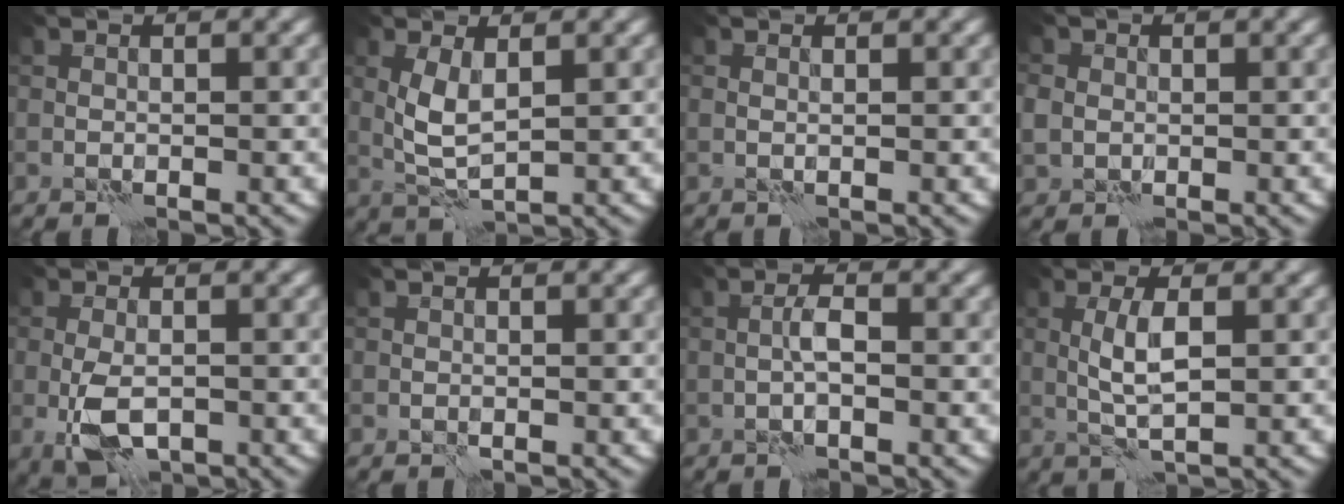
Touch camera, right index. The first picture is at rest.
{"total": 3.1, "force": [0.7, 1.3, 2.8], "torque": [-0.065, 0.002, 0.019]}
{"total": 0.0}
{"total": 2.1, "force": [0.2, 2.0, 0.7], "torque": [-0.019, 0.005, 0.003]}
{"total": 4.2, "force": [-1.4, 2.1, 3.4], "torque": [-0.072, -0.009, -0.023]}
{"total": 0.0}
{"total": 1.7, "force": [-0.5, 0.4, 1.5], "torque": [-0.029, 0.010, -0.010]}
{"total": 3.0, "force": [0.2, 0.8, 2.9], "torque": [-0.063, 0.008, 0.006]}